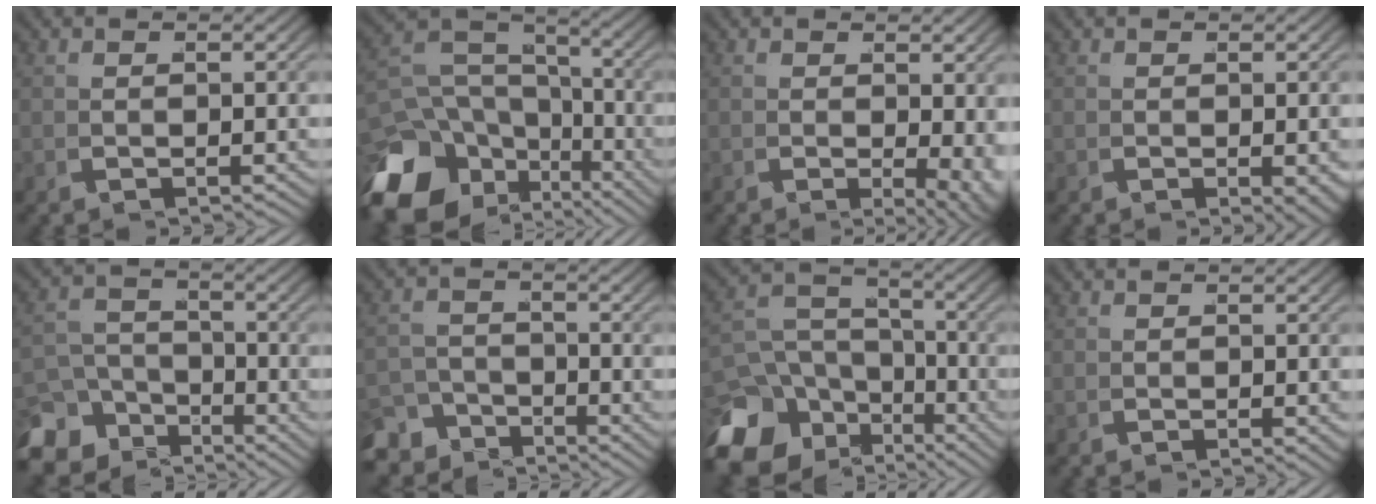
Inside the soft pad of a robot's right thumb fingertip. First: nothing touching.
{"total": 12.6, "force": [-3.9, 8.9, 7.9], "torque": [-0.133, -0.036, -0.052]}
{"total": 3.5, "force": [-0.1, 1.7, 3.1], "torque": [-0.034, -0.015, 0.004]}
{"total": 1.8, "force": [-0.4, 0.7, 1.6], "torque": [-0.019, -0.005, -0.002]}
{"total": 9.0, "force": [-4.5, 6.5, 4.2], "torque": [-0.058, -0.039, -0.064]}
{"total": 5.4, "force": [-4.0, 3.4, 1.4], "torque": [0.003, -0.019, -0.071]}
{"total": 11.9, "force": [-4.3, 8.9, 6.7], "torque": [-0.110, -0.044, -0.053]}
{"total": 0.5, "force": [-0.2, 0.2, 0.4], "torque": [-0.007, -0.003, -0.001]}